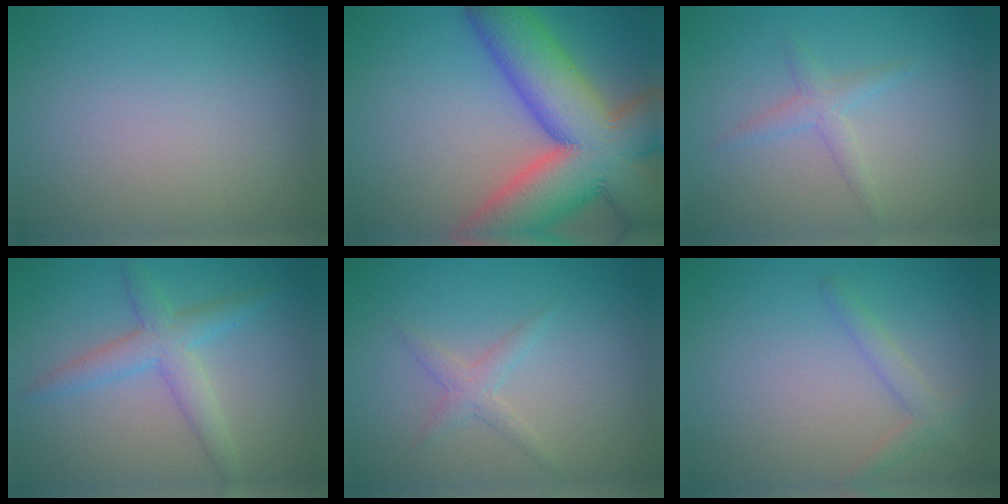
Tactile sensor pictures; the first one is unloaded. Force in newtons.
{"total": 15.6, "press": 15.6, "slide": 0.9}
{"total": 1.6, "press": 1.6, "slide": 0.1}
{"total": 3.4, "press": 3.4, "slide": 0.2}
{"total": 1.5, "press": 1.5, "slide": 0.1}
{"total": 1.8, "press": 1.7, "slide": 0.1}